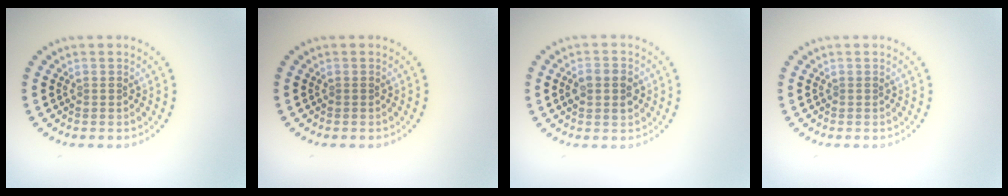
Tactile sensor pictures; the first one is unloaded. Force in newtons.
{"total": 0.0}
{"total": 2.8, "press": 2.8, "slide": 0.1}
{"total": 0.0}